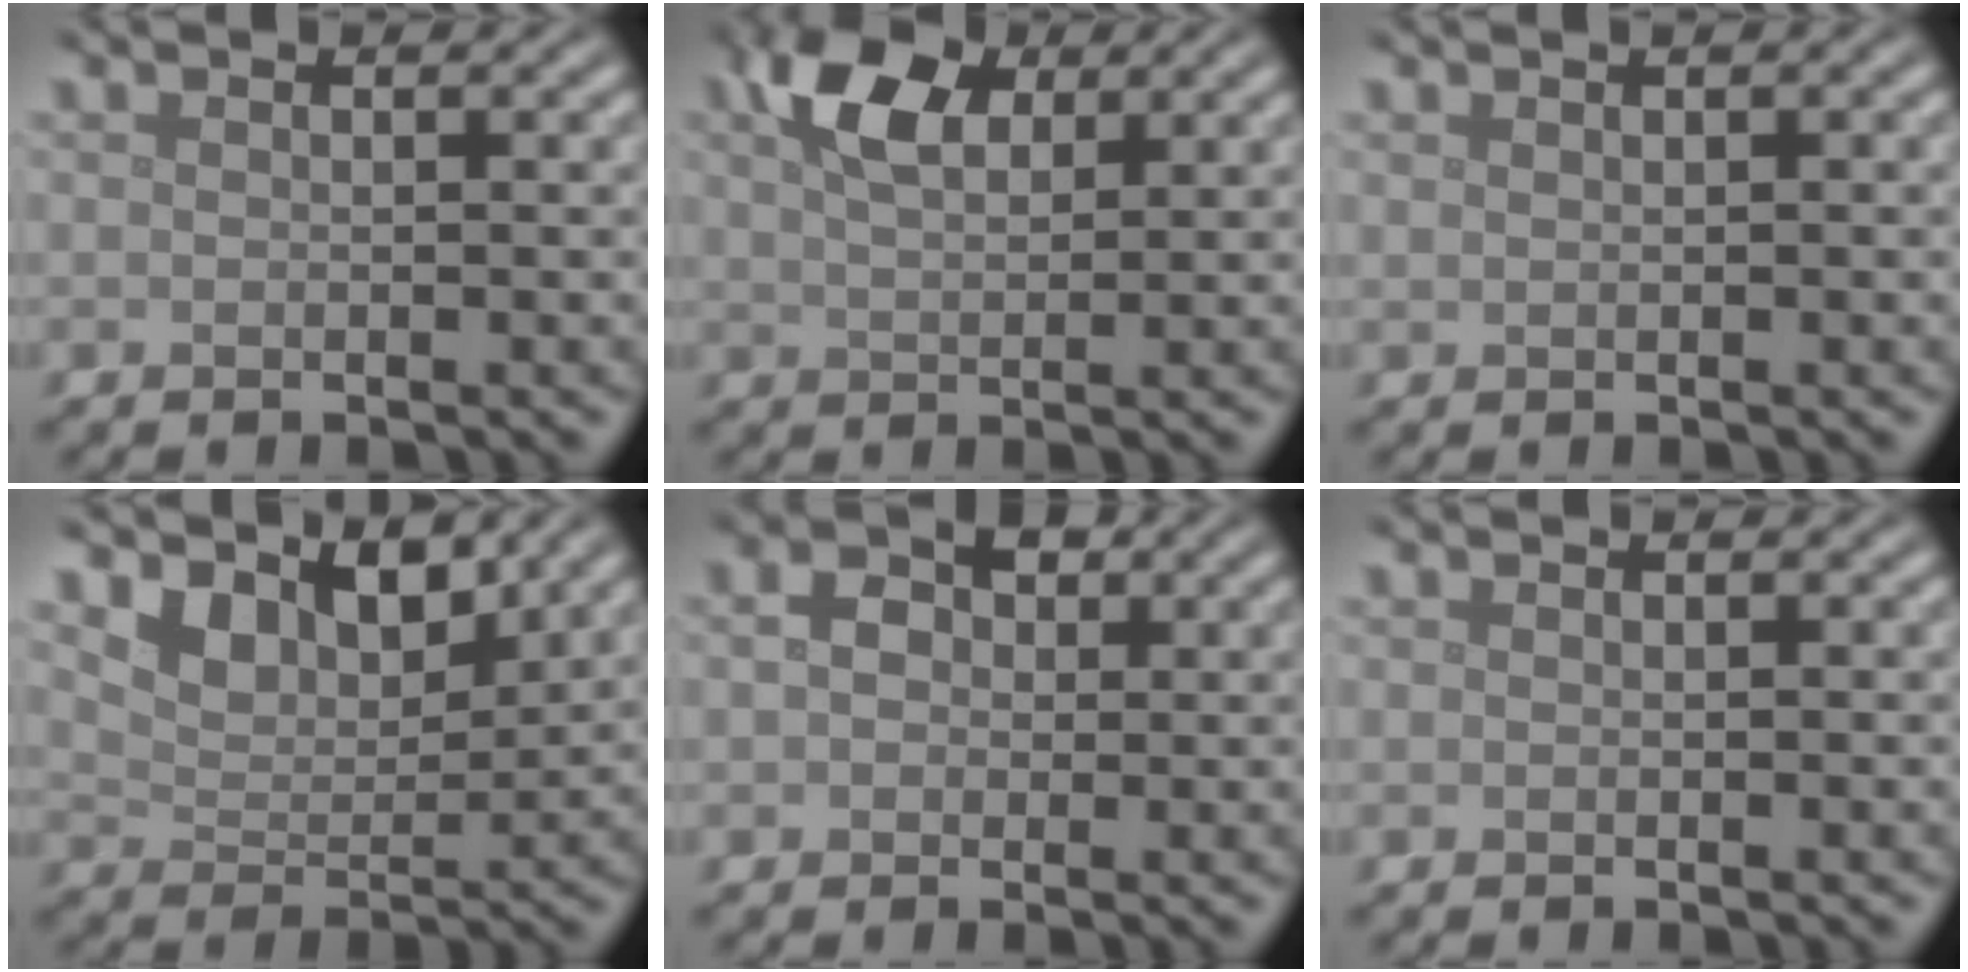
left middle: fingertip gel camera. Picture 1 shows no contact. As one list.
[{"total": 5.3, "force": [2.7, 2.8, 3.6], "torque": [-0.071, 0.010, 0.047]}, {"total": 1.2, "force": [0.7, 0.3, 1.0], "torque": [-0.016, 0.004, 0.015]}, {"total": 4.4, "force": [3.4, 2.1, 2.0], "torque": [-0.047, -0.012, 0.055]}, {"total": 2.9, "force": [0.6, 2.3, 1.7], "torque": [-0.030, 0.007, -0.001]}, {"total": 0.0}]